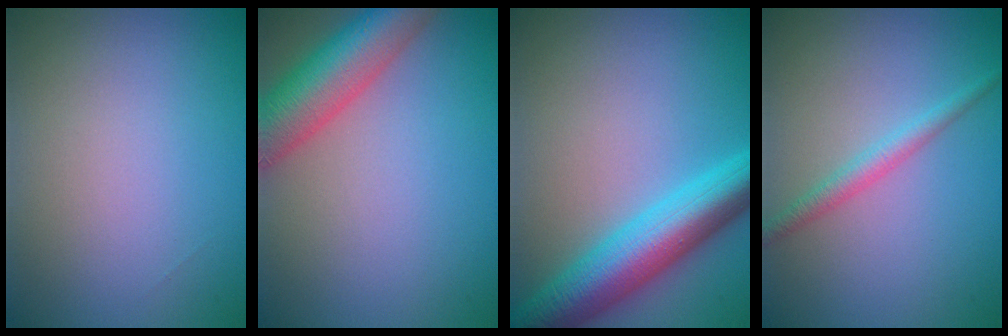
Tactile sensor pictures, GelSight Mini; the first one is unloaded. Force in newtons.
{"total": 7.2, "press": 7.2, "slide": 0.4}
{"total": 7.9, "press": 7.9, "slide": 0.2}
{"total": 1.8, "press": 1.8, "slide": 0.0}